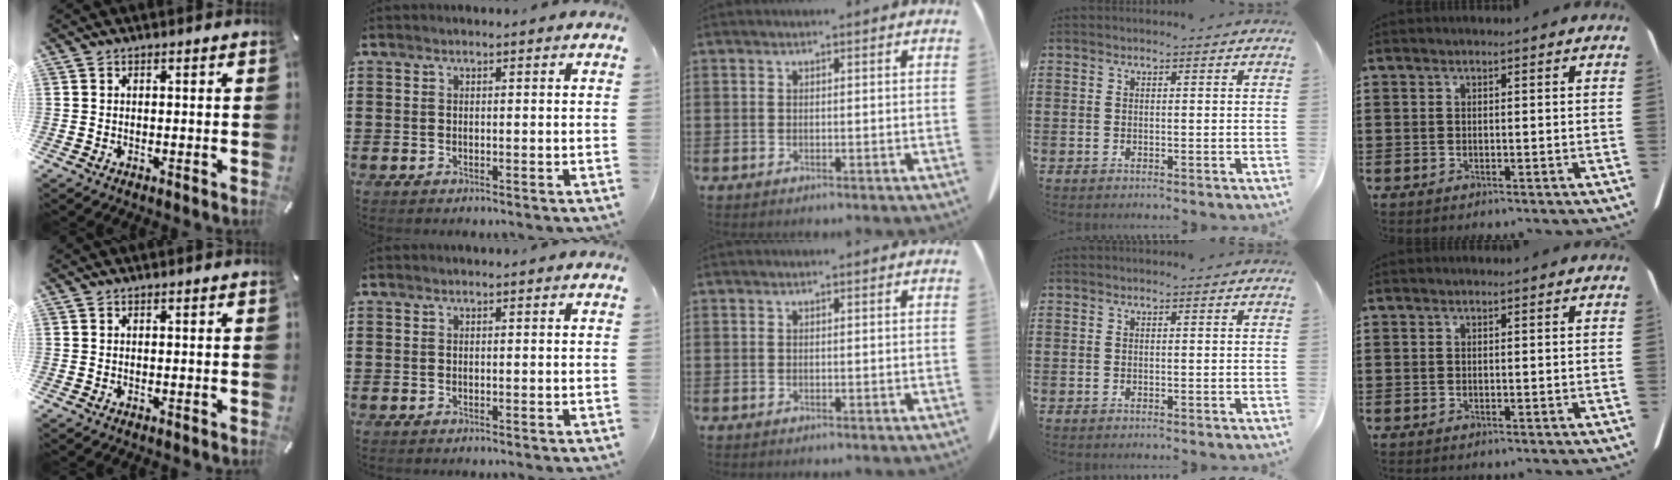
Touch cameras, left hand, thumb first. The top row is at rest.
{}